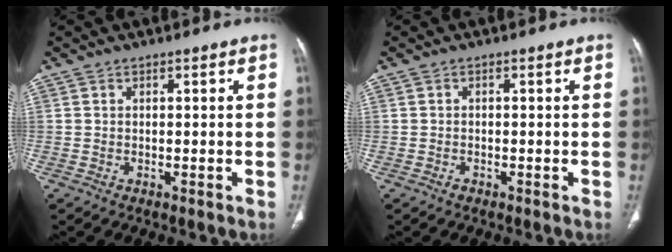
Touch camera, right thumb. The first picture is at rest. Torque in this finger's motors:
{"motor_torque": [-0.01, 0.25, -0.34, -0.06, 0.02]}